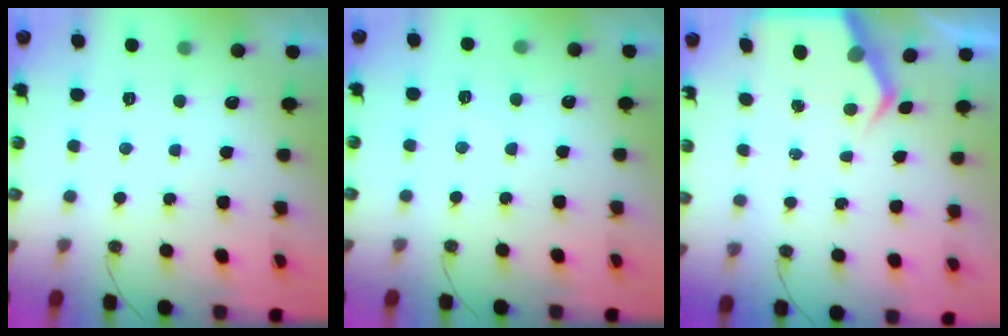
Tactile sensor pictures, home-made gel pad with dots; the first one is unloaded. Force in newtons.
{"total": 2.5, "press": 2.5, "slide": 0.3}
{"total": 5.8, "press": 5.7, "slide": 0.6}